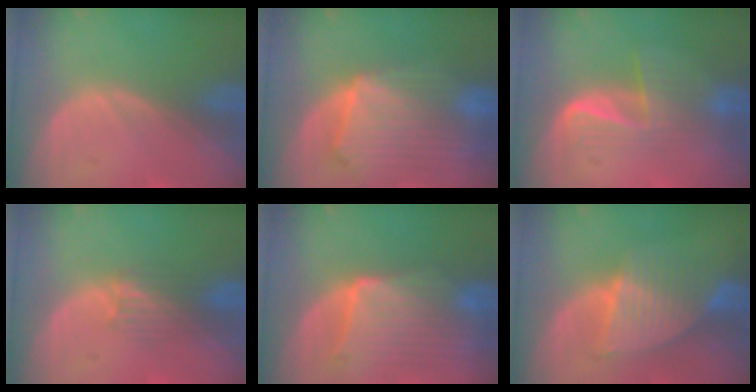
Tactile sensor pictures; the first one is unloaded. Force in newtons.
{"total": 10.9, "press": 9.5, "slide": 5.2}
{"total": 6.9, "press": 5.8, "slide": 3.8}
{"total": 3.3, "press": 3.3, "slide": 0.1}
{"total": 9.7, "press": 8.7, "slide": 4.1}
{"total": 6.8, "press": 6.7, "slide": 1.2}